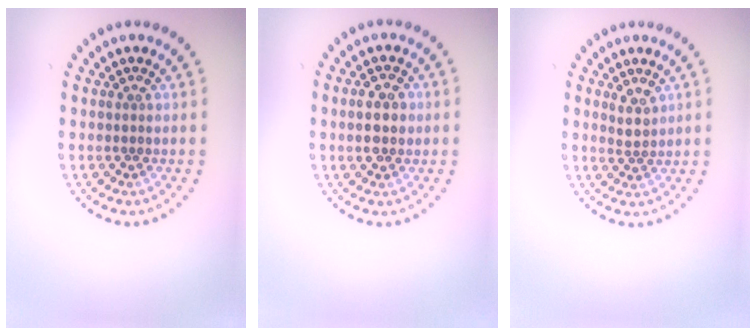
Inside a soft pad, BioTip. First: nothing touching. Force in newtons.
{"total": 2.9, "press": 2.9, "slide": 0.0}
{"total": 1.6, "press": 1.3, "slide": 1.0}